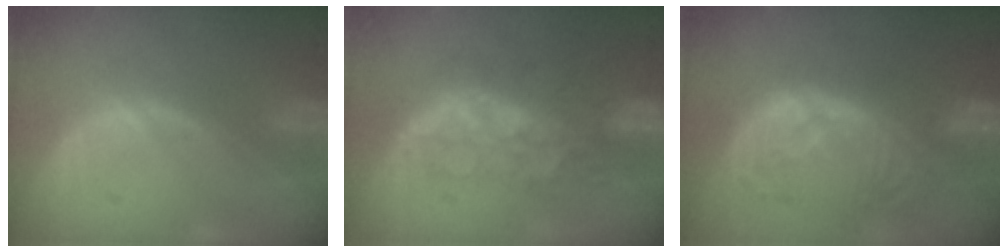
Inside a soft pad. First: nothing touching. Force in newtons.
{"total": 7.9, "press": 7.4, "slide": 2.7}
{"total": 10.6, "press": 9.4, "slide": 4.8}